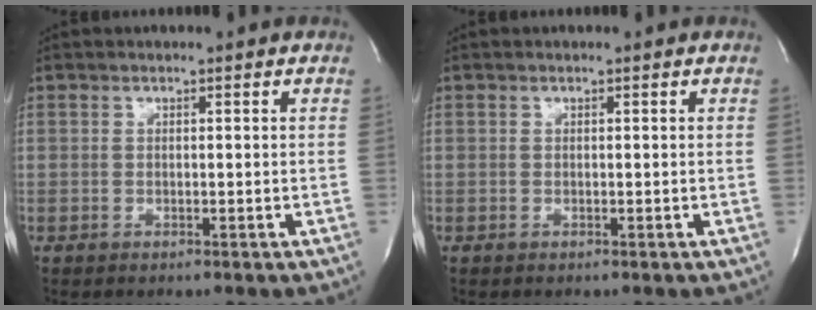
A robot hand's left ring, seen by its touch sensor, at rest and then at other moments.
{"total": 0.0}